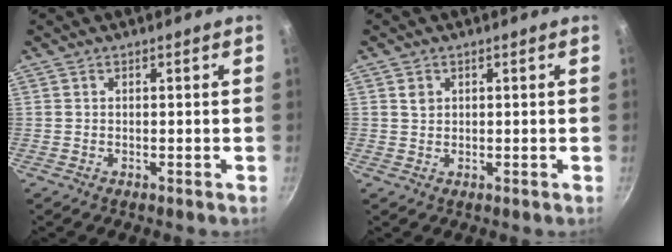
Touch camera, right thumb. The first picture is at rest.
{"total": 1.7, "force": [0.7, 1.4, 0.6], "torque": [-0.005, -0.001, 0.011]}